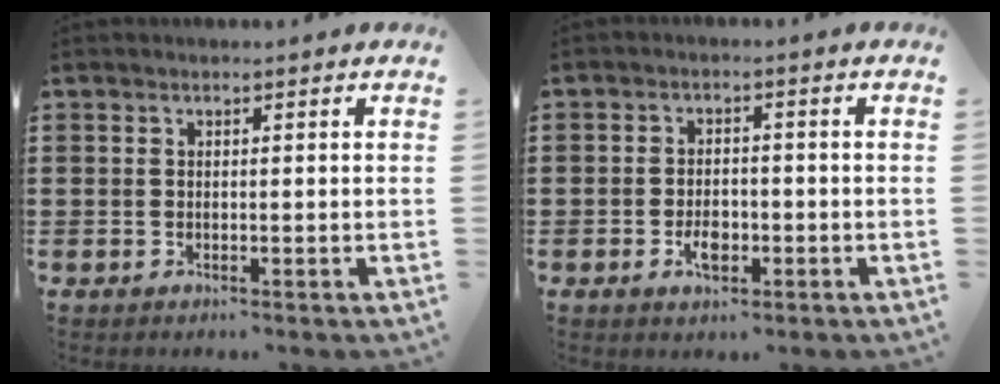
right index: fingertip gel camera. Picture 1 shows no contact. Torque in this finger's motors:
{"motor_torque": [-0.12, 1.97, 0.06, 0.03]}